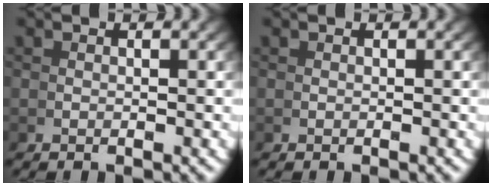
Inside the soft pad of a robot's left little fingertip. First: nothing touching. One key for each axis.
{"total": 0.0}